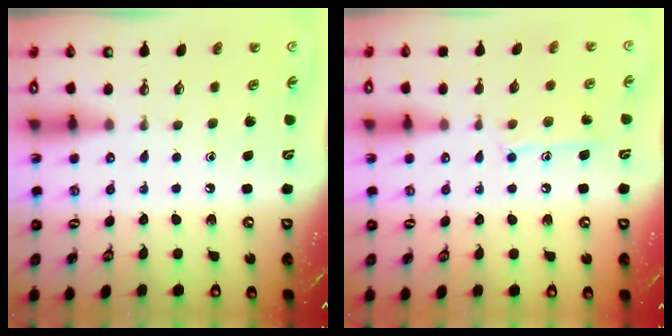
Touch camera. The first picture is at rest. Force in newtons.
{"total": 10.1, "press": 10.1, "slide": 0.7}